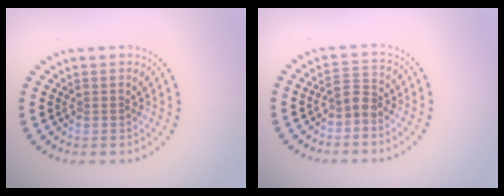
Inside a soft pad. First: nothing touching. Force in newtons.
{"total": 1.8, "press": 1.4, "slide": 1.1}